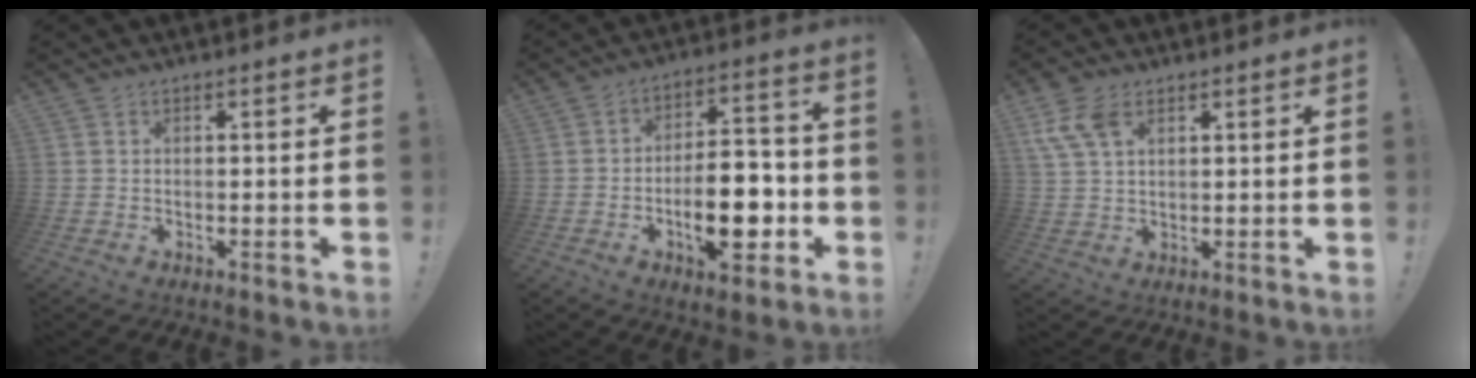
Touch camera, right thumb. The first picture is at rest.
{"total": 16.1, "force": [-4.8, 7.5, 13.4], "torque": [-0.199, 0.019, -0.077]}
{"total": 8.1, "force": [3.9, 4.8, 5.2], "torque": [-0.108, -0.001, 0.079]}